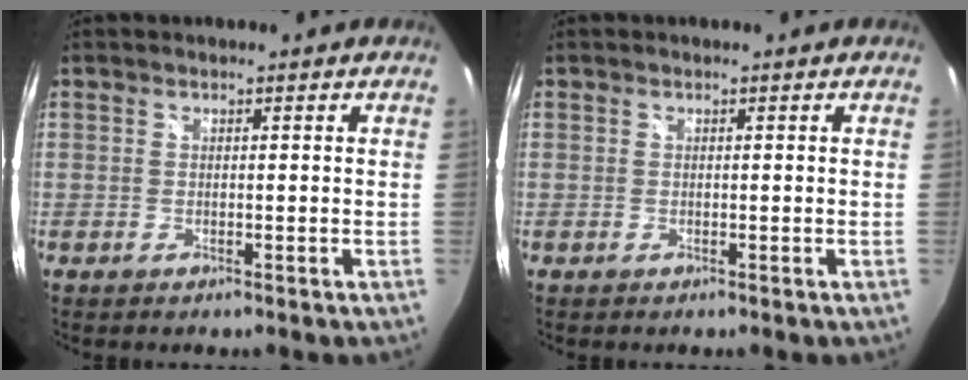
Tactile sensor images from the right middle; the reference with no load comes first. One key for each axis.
{"total": 0.0}